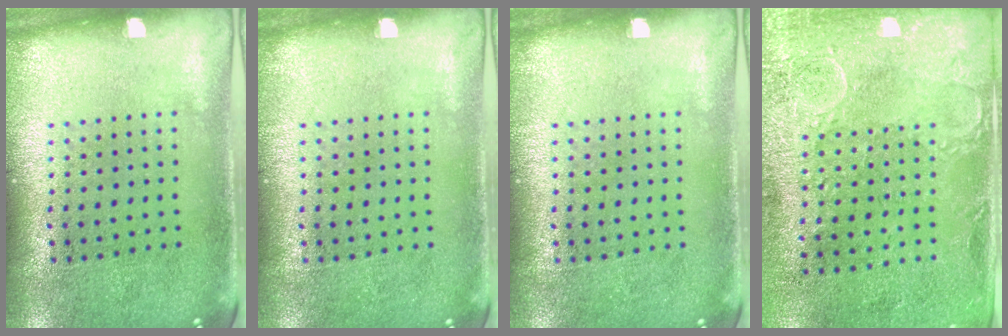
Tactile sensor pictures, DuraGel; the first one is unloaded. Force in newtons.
{"total": 0.0}
{"total": 0.0}
{"total": 2.9, "press": 2.4, "slide": 1.6}